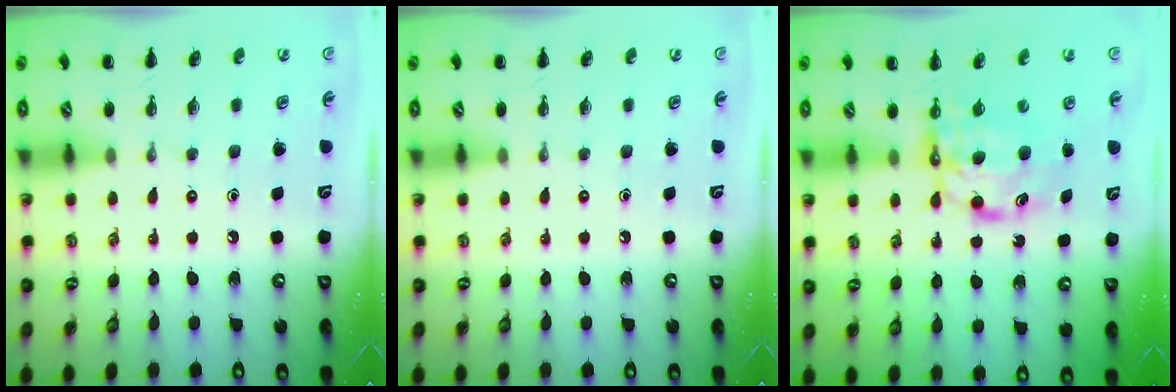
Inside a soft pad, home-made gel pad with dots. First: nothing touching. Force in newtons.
{"total": 0.0}
{"total": 6.5, "press": 6.4, "slide": 0.9}